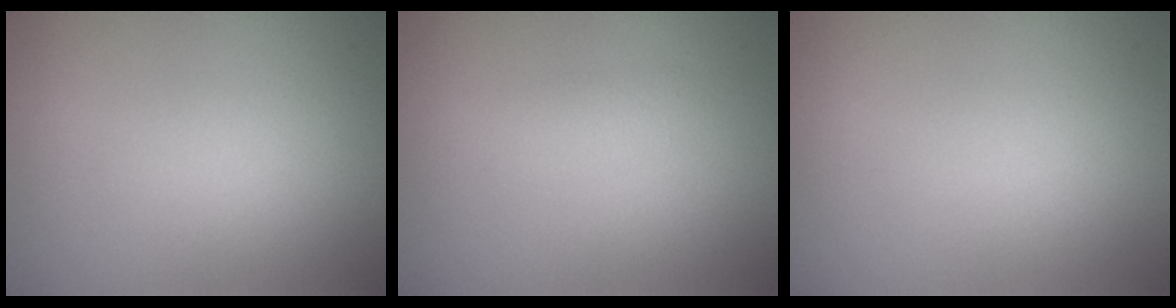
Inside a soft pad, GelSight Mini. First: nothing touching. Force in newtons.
{"total": 1.3, "press": 1.3, "slide": 0.1}
{"total": 0.0}